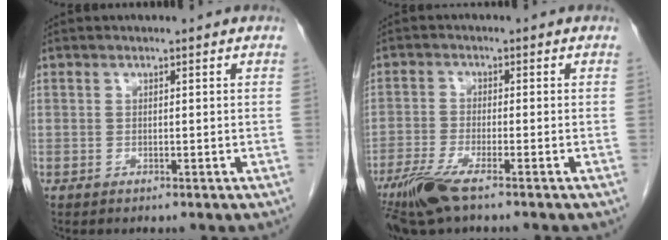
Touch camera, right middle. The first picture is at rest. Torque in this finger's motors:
{"motor_torque": [0.94, -0.80, 0.13, 0.05]}